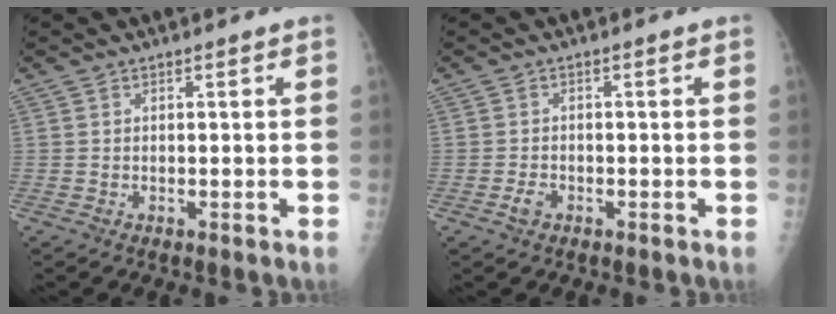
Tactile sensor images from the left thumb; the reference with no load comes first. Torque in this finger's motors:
{"motor_torque": [-0.34, 0.25, -0.01, -0.08, 0.00]}